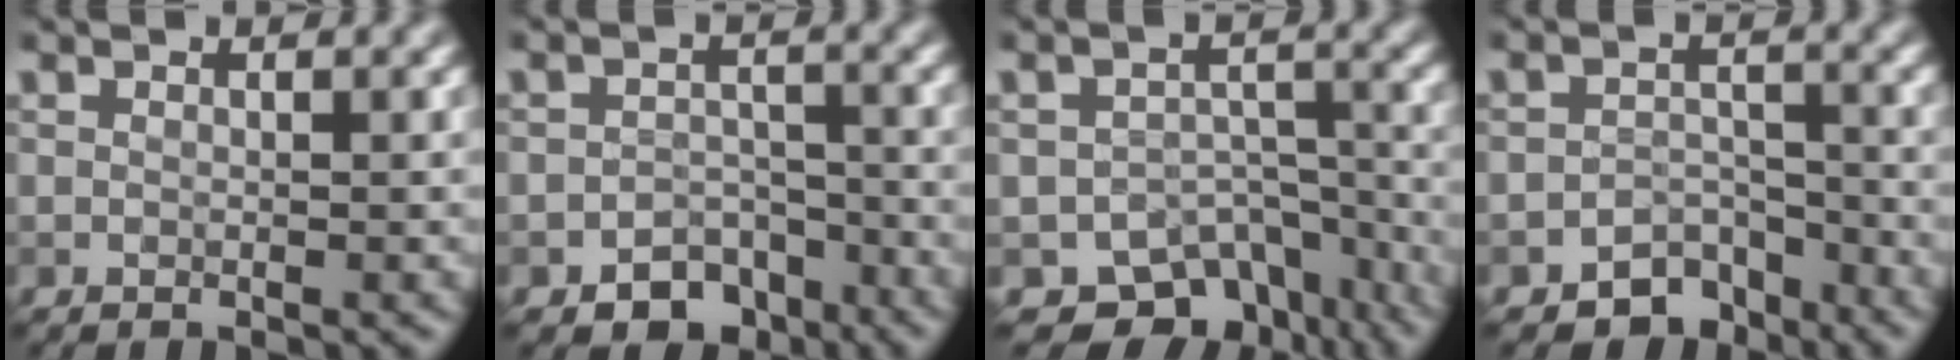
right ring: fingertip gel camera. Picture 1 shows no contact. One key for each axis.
{"total": 4.7, "fx": -3.3, "fy": 2.9, "fz": 1.5, "tx": -0.008, "ty": -0.001, "tz": -0.048}
{"total": 8.4, "fx": -6.1, "fy": 5.0, "fz": 2.9, "tx": -0.019, "ty": -0.012, "tz": -0.080}
{"total": 4.0, "fx": -3.1, "fy": 2.2, "fz": 1.0, "tx": 0.004, "ty": 0.000, "tz": -0.049}